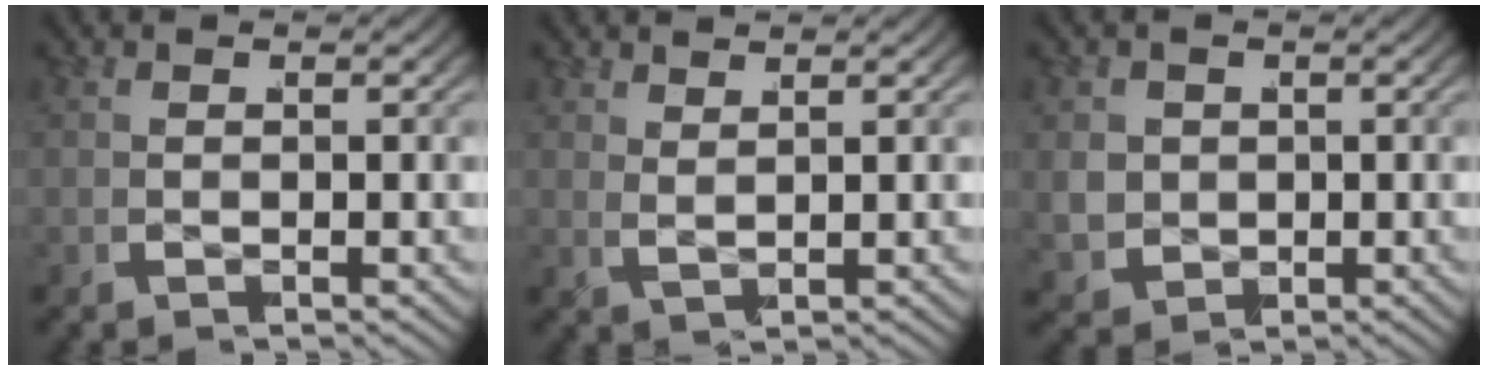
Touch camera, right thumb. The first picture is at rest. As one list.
[{"total": 1.8, "force": [1.6, 0.3, 0.6], "torque": [-0.002, 0.003, 0.032]}, {"total": 4.1, "force": [-0.2, 3.7, 1.7], "torque": [-0.057, -0.031, 0.012]}]